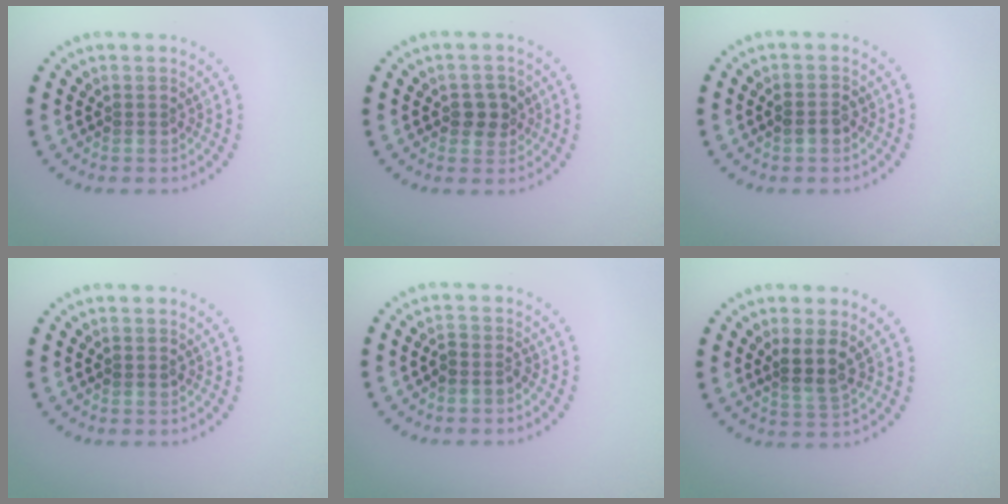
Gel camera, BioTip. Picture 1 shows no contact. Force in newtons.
{"total": 2.3, "press": 2.3, "slide": 0.5}
{"total": 1.5, "press": 1.5, "slide": 0.1}
{"total": 0.9, "press": 0.9, "slide": 0.1}
{"total": 1.4, "press": 1.2, "slide": 0.8}
{"total": 2.6, "press": 2.3, "slide": 1.3}